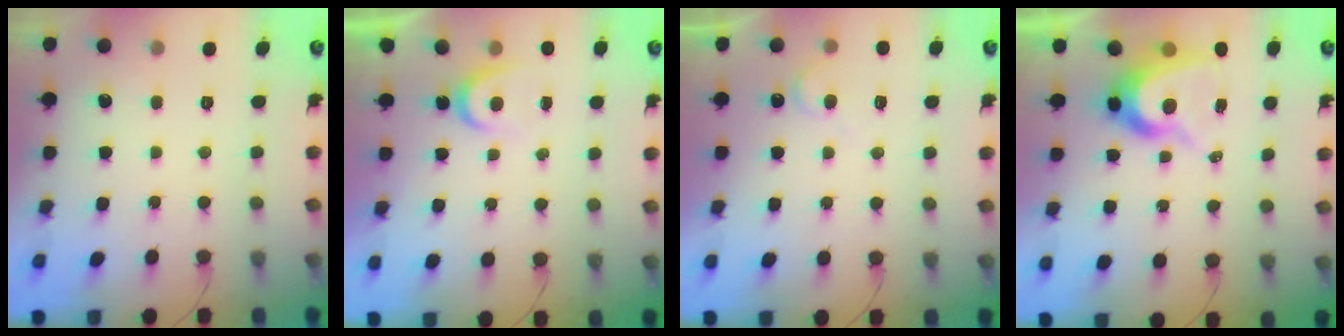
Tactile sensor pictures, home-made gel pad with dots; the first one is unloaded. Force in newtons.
{"total": 3.6, "press": 3.6, "slide": 0.4}
{"total": 4.9, "press": 4.9, "slide": 0.4}
{"total": 8.5, "press": 8.4, "slide": 0.8}